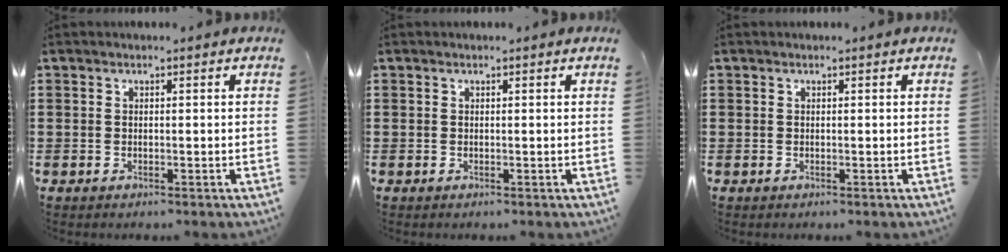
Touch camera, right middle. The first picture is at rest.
{"total": 0.0}
{"total": 0.0}